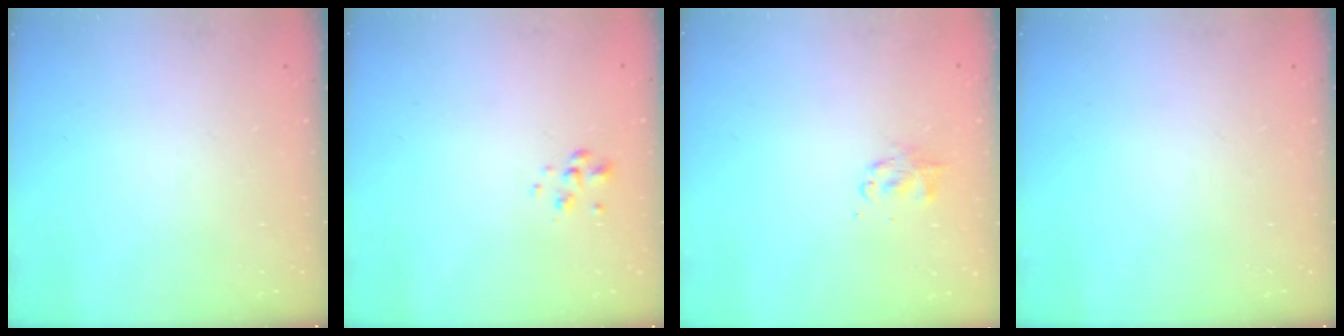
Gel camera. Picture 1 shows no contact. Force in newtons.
{"total": 1.8, "press": 1.7, "slide": 0.5}
{"total": 2.8, "press": 2.7, "slide": 0.4}
{"total": 0.0}